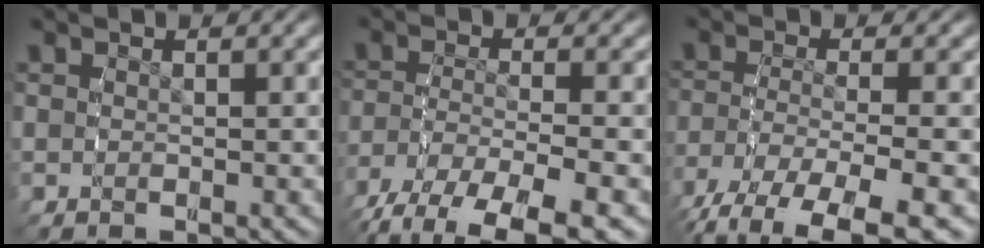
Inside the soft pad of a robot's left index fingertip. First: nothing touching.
{"total": 9.1, "force": [-6.1, 3.8, 5.6], "torque": [-0.101, -0.037, -0.070]}
{"total": 8.9, "force": [-5.8, 3.9, 5.6], "torque": [-0.109, -0.043, -0.063]}